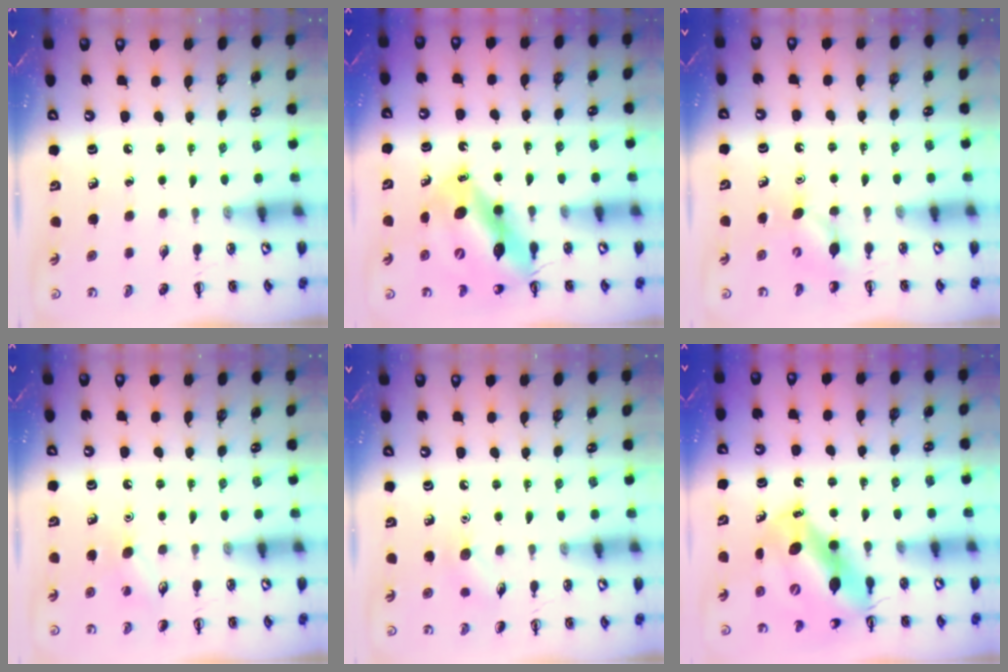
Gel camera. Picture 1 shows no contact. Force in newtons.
{"total": 12.9, "press": 12.3, "slide": 3.8}
{"total": 4.7, "press": 4.5, "slide": 1.2}
{"total": 8.2, "press": 8.1, "slide": 1.4}
{"total": 6.4, "press": 6.1, "slide": 1.9}
{"total": 10.3, "press": 10.1, "slide": 2.1}